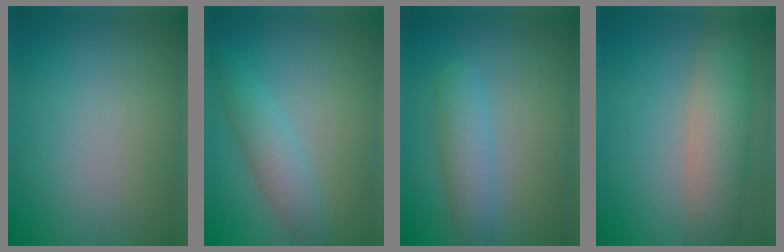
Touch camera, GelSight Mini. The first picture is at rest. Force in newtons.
{"total": 3.5, "press": 3.5, "slide": 0.1}
{"total": 3.7, "press": 3.7, "slide": 0.2}
{"total": 6.0, "press": 6.0, "slide": 0.4}